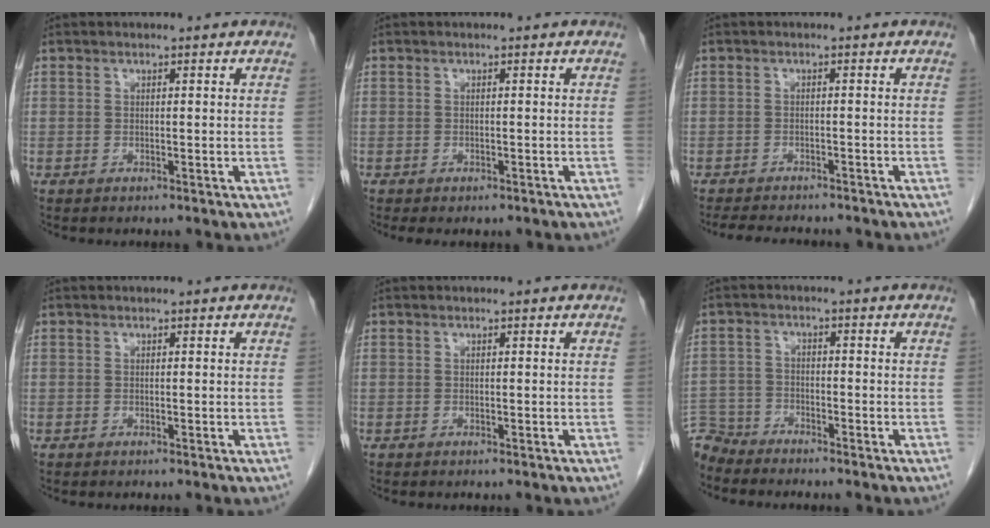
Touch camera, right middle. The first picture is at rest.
{"total": 2.4, "force": [-1.8, 1.1, 1.2], "torque": [-0.013, -0.004, -0.016]}
{"total": 9.2, "force": [-8.1, 2.1, 3.8], "torque": [-0.057, -0.006, -0.106]}
{"total": 0.0}
{"total": 0.0}
{"total": 5.7, "force": [-5.5, 1.4, -0.4], "torque": [0.011, -0.004, -0.108]}